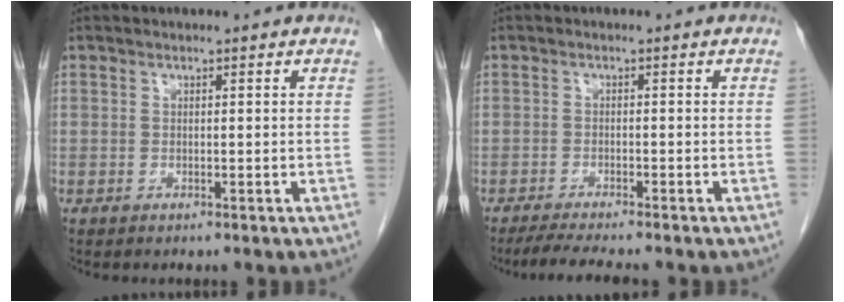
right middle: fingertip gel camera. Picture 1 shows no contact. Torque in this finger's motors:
{"motor_torque": [0.55, -0.41, 0.00, 0.02]}